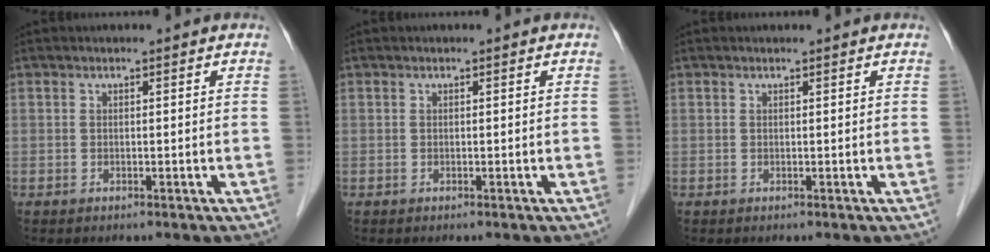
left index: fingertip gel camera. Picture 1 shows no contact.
{"total": 0.0}
{"total": 0.6, "force": [0.6, 0.0, 0.1], "torque": [-0.004, 0.004, 0.008]}